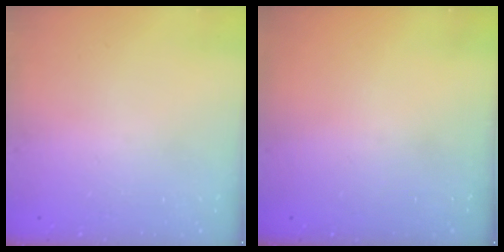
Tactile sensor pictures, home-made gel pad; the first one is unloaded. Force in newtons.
{"total": 0.0}